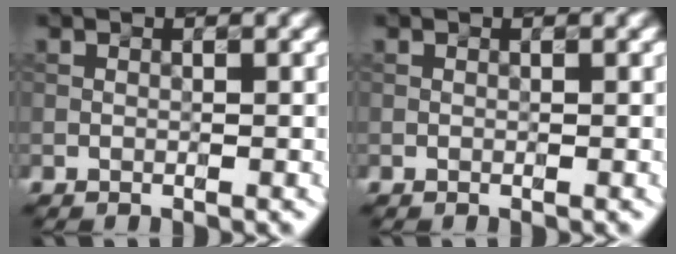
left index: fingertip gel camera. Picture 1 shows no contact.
{"total": 0.0}